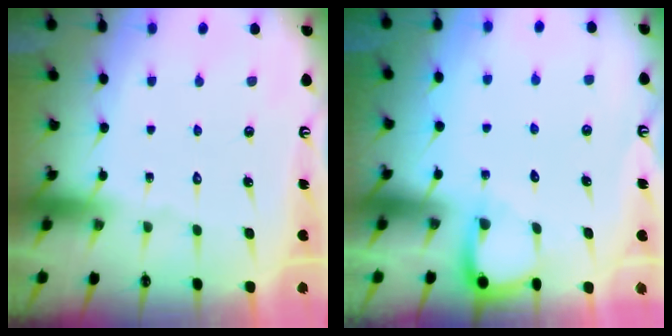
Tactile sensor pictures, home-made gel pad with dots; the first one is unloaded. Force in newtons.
{"total": 4.2, "press": 4.2, "slide": 0.4}